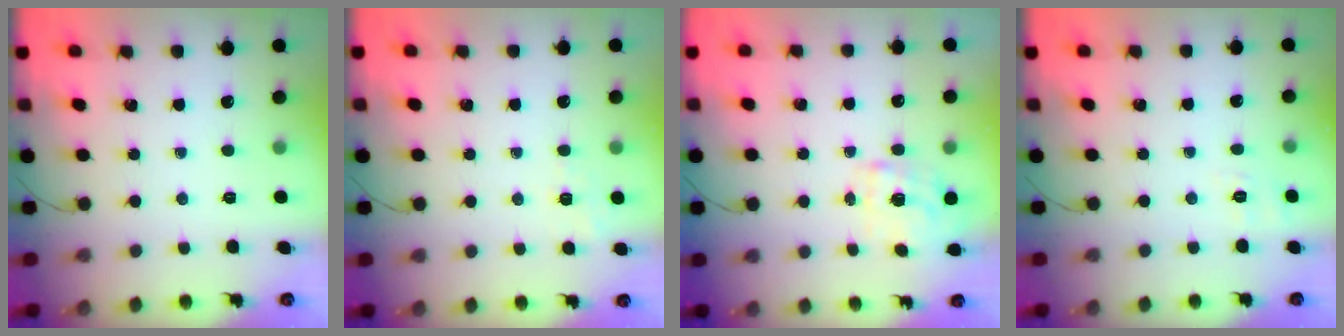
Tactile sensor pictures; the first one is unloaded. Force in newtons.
{"total": 1.4, "press": 0.6, "slide": 1.3}
{"total": 10.3, "press": 10.3, "slide": 0.3}
{"total": 2.2, "press": 0.7, "slide": 2.1}